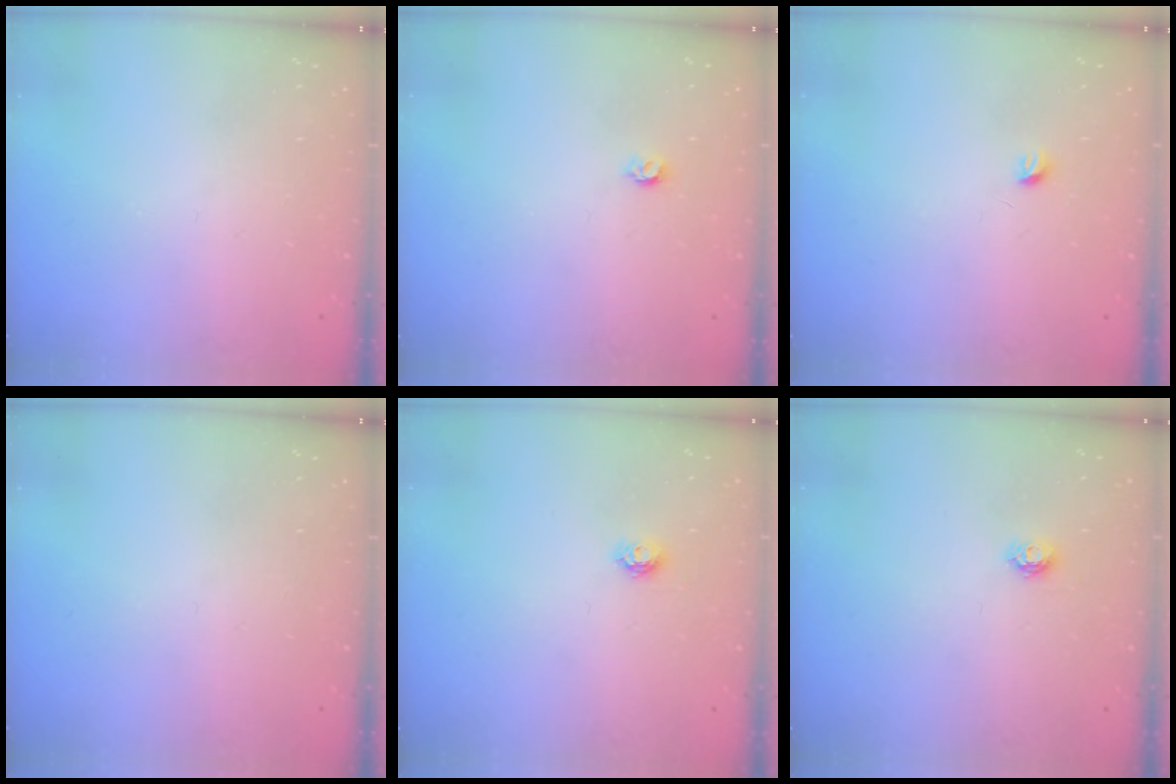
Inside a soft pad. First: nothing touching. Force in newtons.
{"total": 3.2, "press": 3.2, "slide": 0.5}
{"total": 3.2, "press": 3.1, "slide": 0.5}
{"total": 0.0}
{"total": 4.6, "press": 4.6, "slide": 0.5}
{"total": 4.6, "press": 4.6, "slide": 0.5}